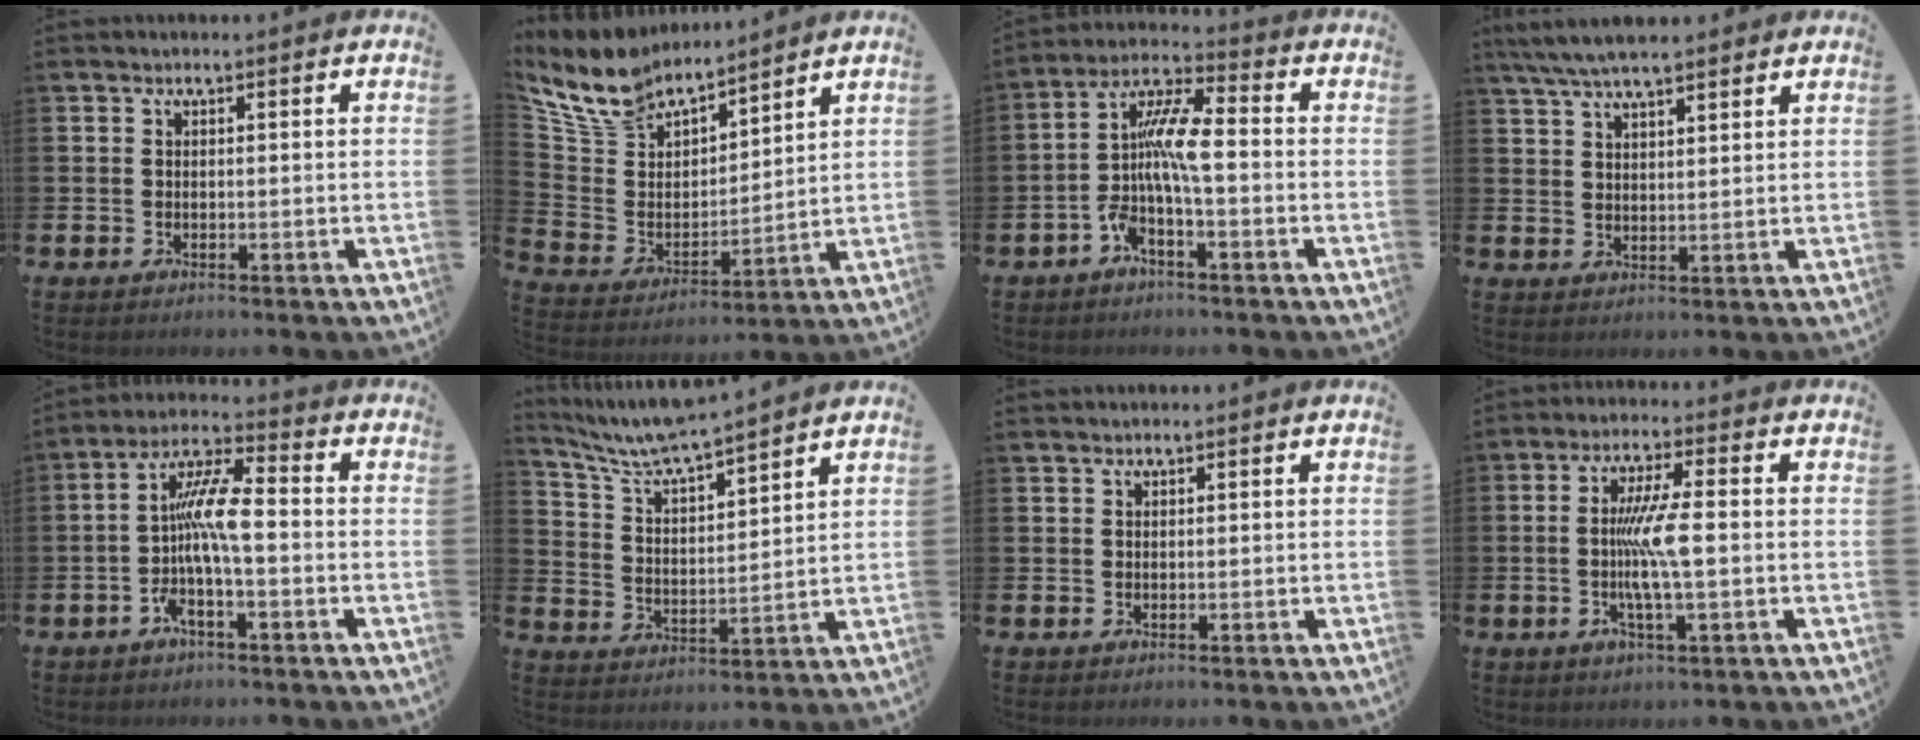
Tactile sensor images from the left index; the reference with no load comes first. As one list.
[{"total": 9.3, "force": [8.5, 3.3, 1.7], "torque": [-0.083, -0.064, 0.153]}, {"total": 7.9, "force": [-1.4, 1.9, 7.6], "torque": [-0.168, -0.024, -0.035]}, {"total": 6.0, "force": [5.5, 1.1, 2.2], "torque": [-0.064, -0.011, 0.103]}, {"total": 8.7, "force": [-0.9, 2.3, 8.4], "torque": [-0.180, -0.012, -0.024]}, {"total": 7.3, "force": [7.0, -0.1, 2.1], "torque": [-0.066, -0.049, 0.119]}, {"total": 0.8, "force": [0.8, 0.1, -0.1], "torque": [0.010, -0.003, 0.013]}, {"total": 6.9, "force": [-0.3, 0.8, 6.9], "torque": [-0.128, 0.001, -0.009]}]